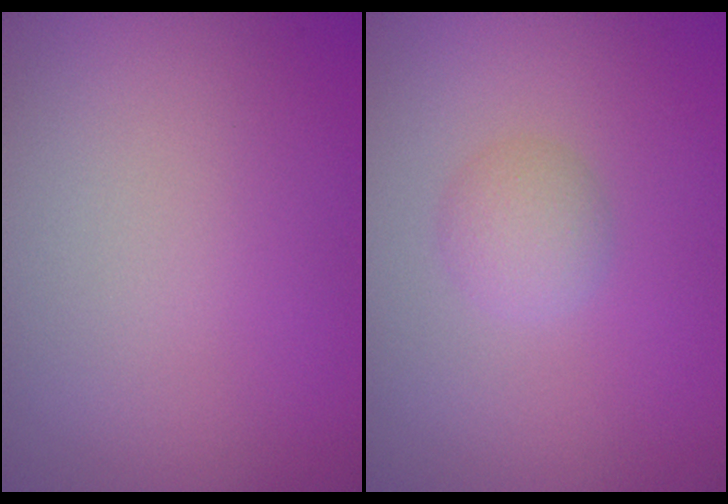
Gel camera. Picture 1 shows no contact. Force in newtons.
{"total": 1.9, "press": 1.9, "slide": 0.1}